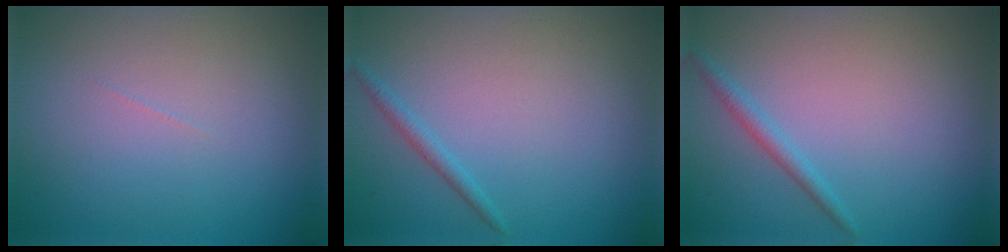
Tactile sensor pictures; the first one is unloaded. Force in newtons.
{"total": 1.1, "press": 1.1, "slide": 0.0}
{"total": 1.4, "press": 1.4, "slide": 0.1}